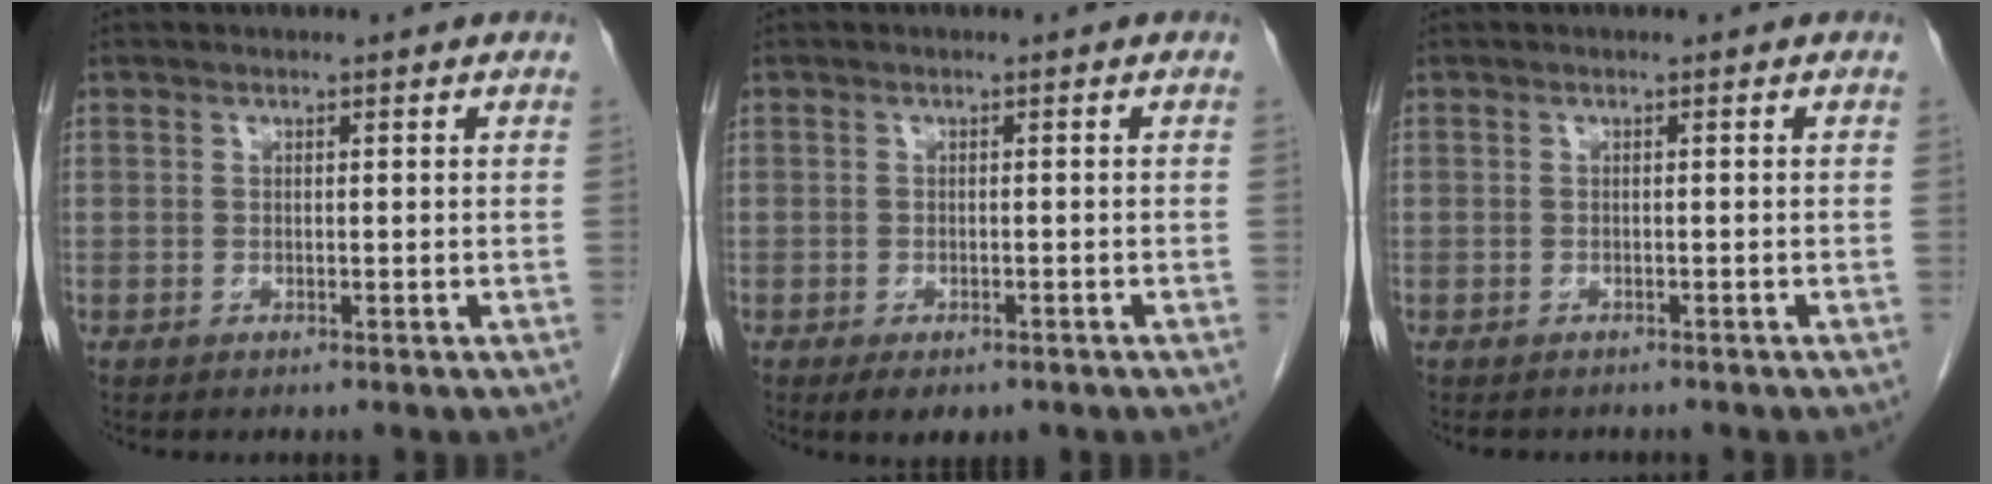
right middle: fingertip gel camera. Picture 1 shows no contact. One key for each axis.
{"total": 3.7, "fx": -2.5, "fy": 1.8, "fz": 2.1, "tx": -0.026, "ty": -0.004, "tz": -0.028}
{"total": 2.9, "fx": -2.5, "fy": 1.2, "fz": 0.7, "tx": -0.011, "ty": -0.003, "tz": -0.030}